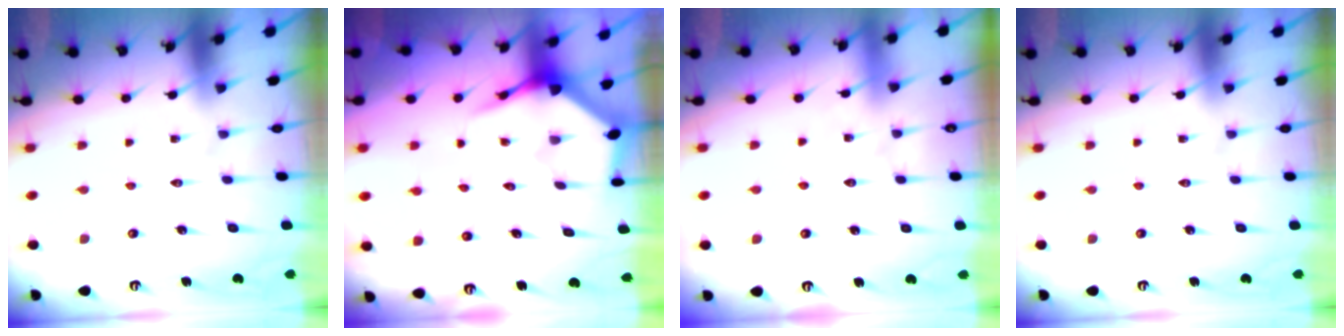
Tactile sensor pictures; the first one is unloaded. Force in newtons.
{"total": 3.9, "press": 3.9, "slide": 0.5}
{"total": 2.5, "press": 2.4, "slide": 0.3}
{"total": 0.0}